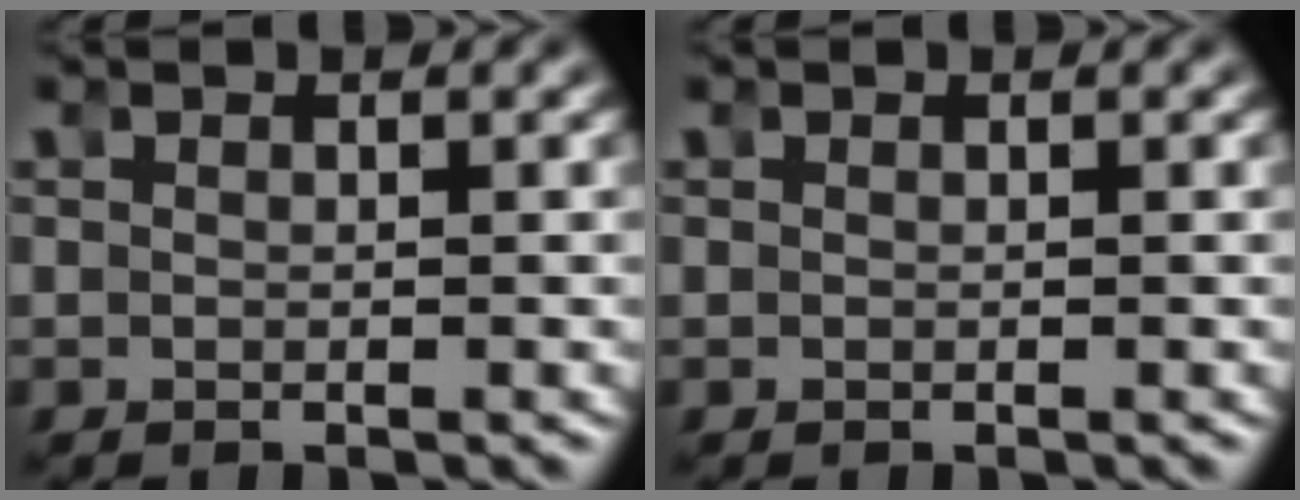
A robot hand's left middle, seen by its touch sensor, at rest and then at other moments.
{"total": 0.0}